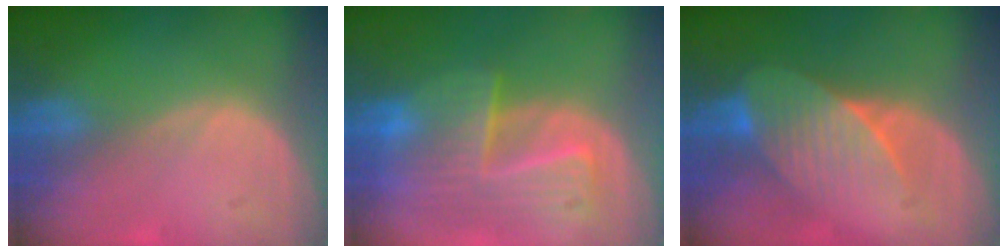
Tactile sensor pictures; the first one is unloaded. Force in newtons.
{"total": 9.9, "press": 8.6, "slide": 5.0}
{"total": 7.9, "press": 7.2, "slide": 3.2}